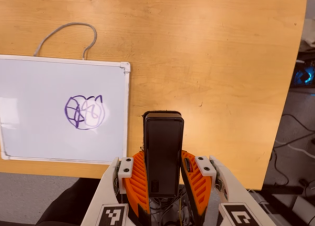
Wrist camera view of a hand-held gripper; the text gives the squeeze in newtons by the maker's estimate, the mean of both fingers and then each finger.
{"total": 5.1, "left": 3.3, "right": 6.9}